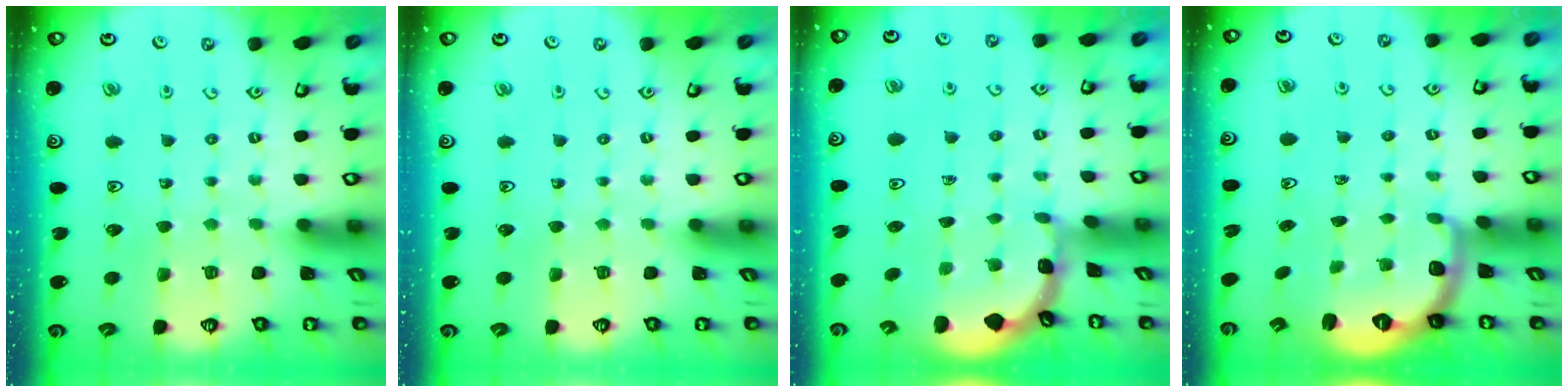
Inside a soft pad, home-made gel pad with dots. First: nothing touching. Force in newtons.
{"total": 0.0}
{"total": 1.6, "press": 1.6, "slide": 0.1}
{"total": 2.7, "press": 1.6, "slide": 2.1}